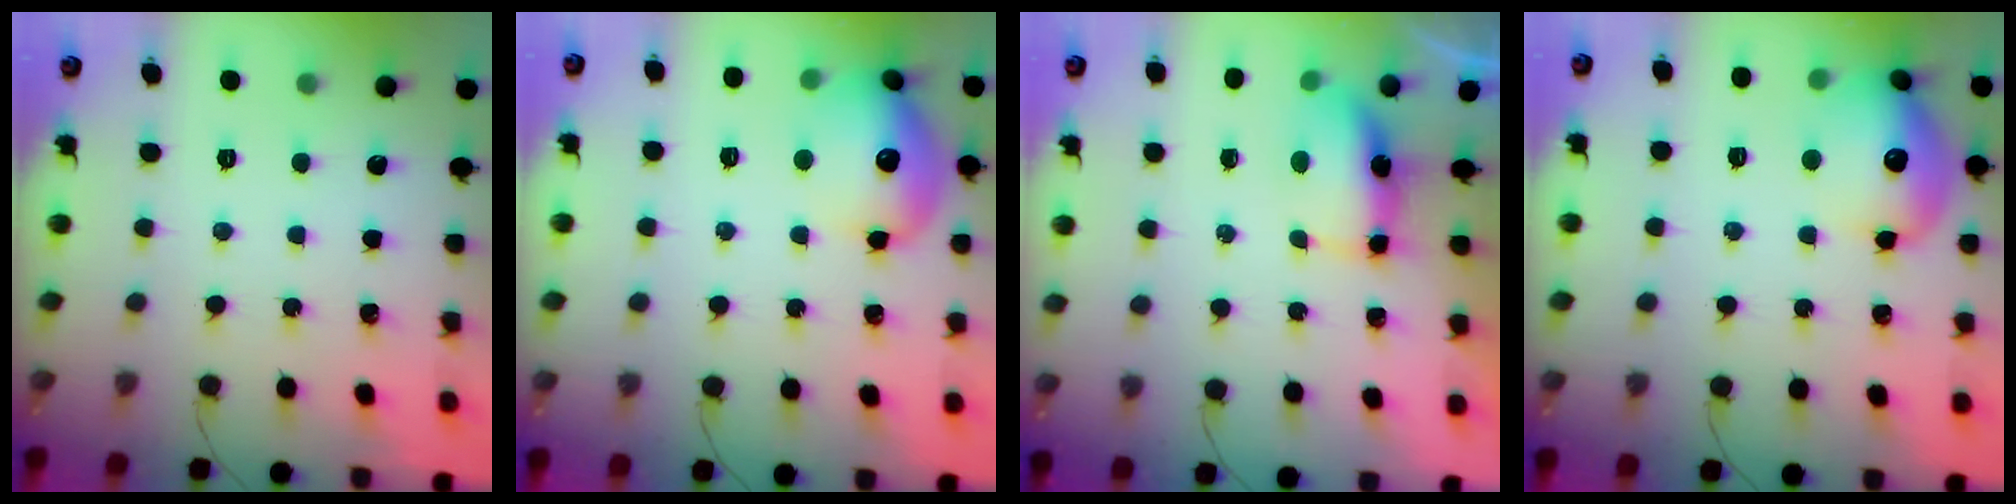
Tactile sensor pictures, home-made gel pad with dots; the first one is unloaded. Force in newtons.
{"total": 15.5, "press": 15.4, "slide": 1.7}
{"total": 6.6, "press": 6.3, "slide": 2.0}
{"total": 15.5, "press": 15.4, "slide": 1.7}